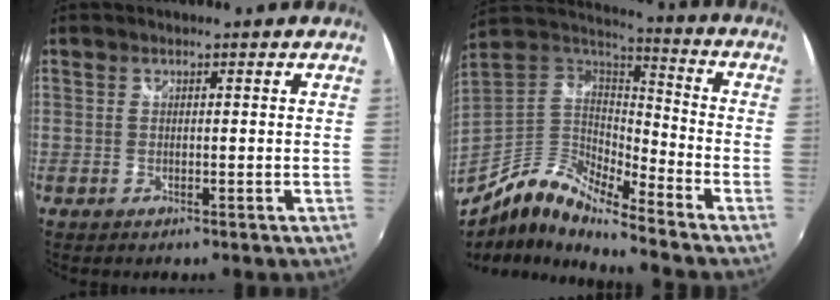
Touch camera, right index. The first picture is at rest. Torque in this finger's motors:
{"motor_torque": [-0.40, -0.87, 0.05, 0.01]}